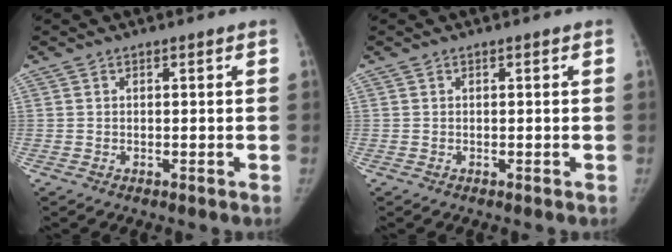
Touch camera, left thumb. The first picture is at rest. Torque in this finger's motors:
{"motor_torque": [0.02, 0.01, 0.10, -0.15, 0.00]}